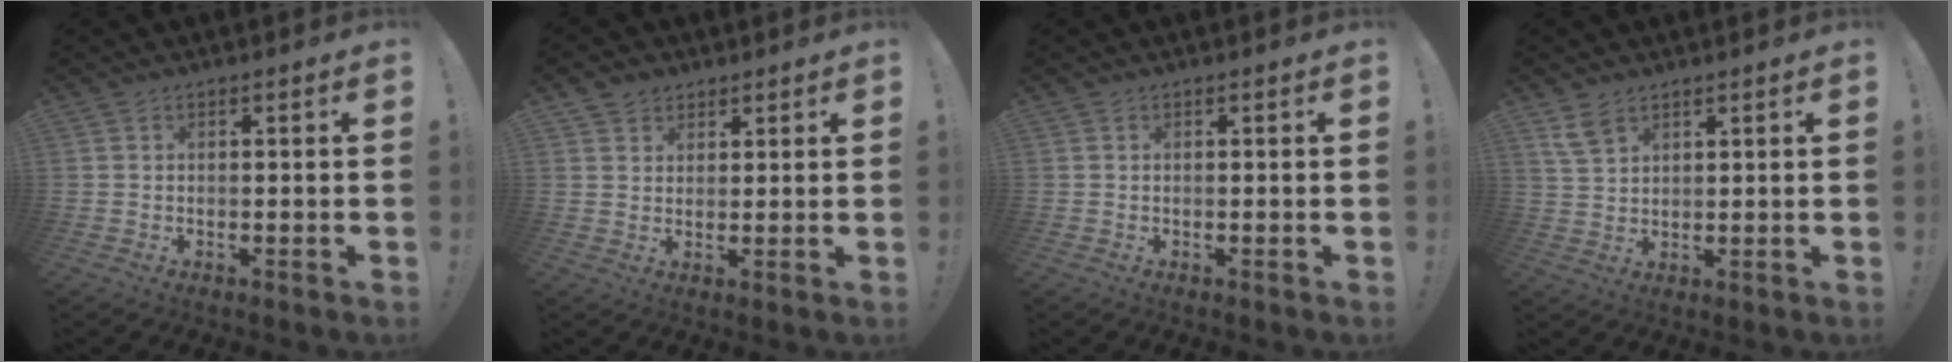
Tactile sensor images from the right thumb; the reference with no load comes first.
{"total": 3.8, "force": [2.6, 2.7, 0.3], "torque": [0.000, -0.014, 0.046]}
{"total": 0.0}
{"total": 5.8, "force": [3.9, 3.1, 2.9], "torque": [-0.049, -0.015, 0.076]}